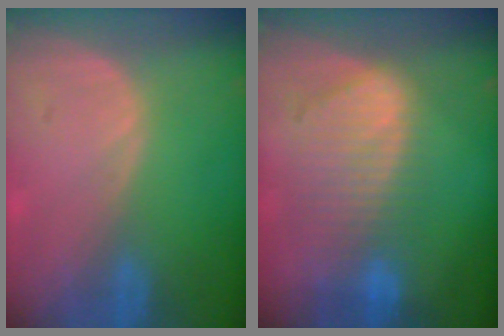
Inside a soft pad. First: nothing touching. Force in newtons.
{"total": 9.2, "press": 8.1, "slide": 4.3}